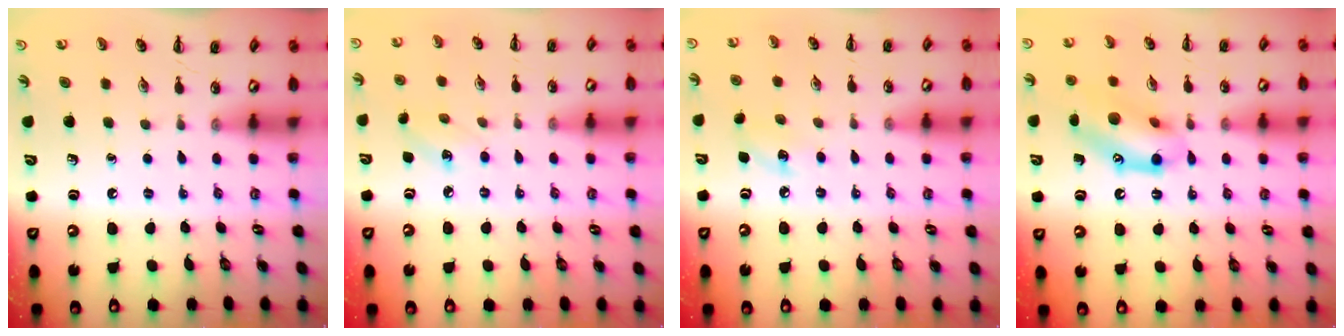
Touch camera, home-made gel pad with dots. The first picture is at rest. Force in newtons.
{"total": 5.1, "press": 5.0, "slide": 1.0}
{"total": 6.7, "press": 6.5, "slide": 1.8}
{"total": 14.8, "press": 14.6, "slide": 2.3}